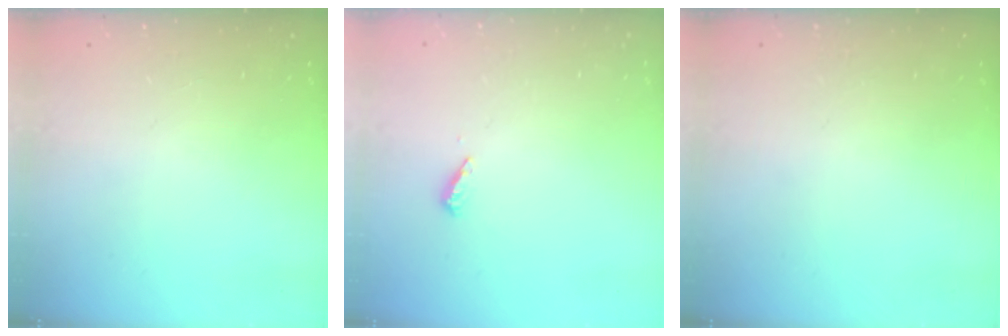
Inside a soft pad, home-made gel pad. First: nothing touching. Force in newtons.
{"total": 4.3, "press": 4.2, "slide": 0.6}
{"total": 0.0}